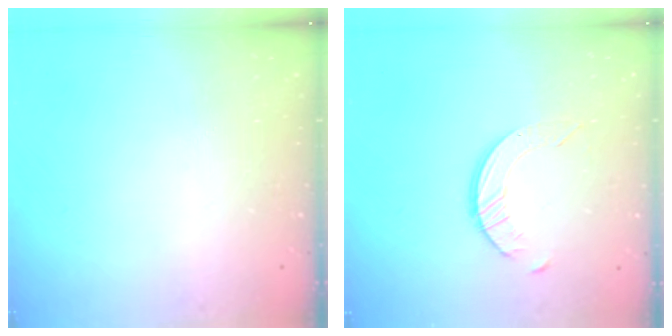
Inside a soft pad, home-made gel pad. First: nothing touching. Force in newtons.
{"total": 5.0, "press": 5.0, "slide": 0.4}